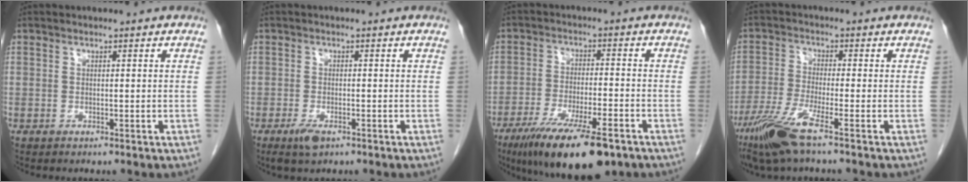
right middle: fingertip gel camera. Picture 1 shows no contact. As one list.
[{"total": 2.9, "force": [-1.7, 0.9, 2.1], "torque": [-0.046, -0.003, -0.028]}, {"total": 15.5, "force": [-10.5, 3.0, 11.0], "torque": [-0.177, -0.037, -0.172]}, {"total": 7.7, "force": [-4.8, -0.2, 6.0], "torque": [-0.128, -0.022, -0.099]}]